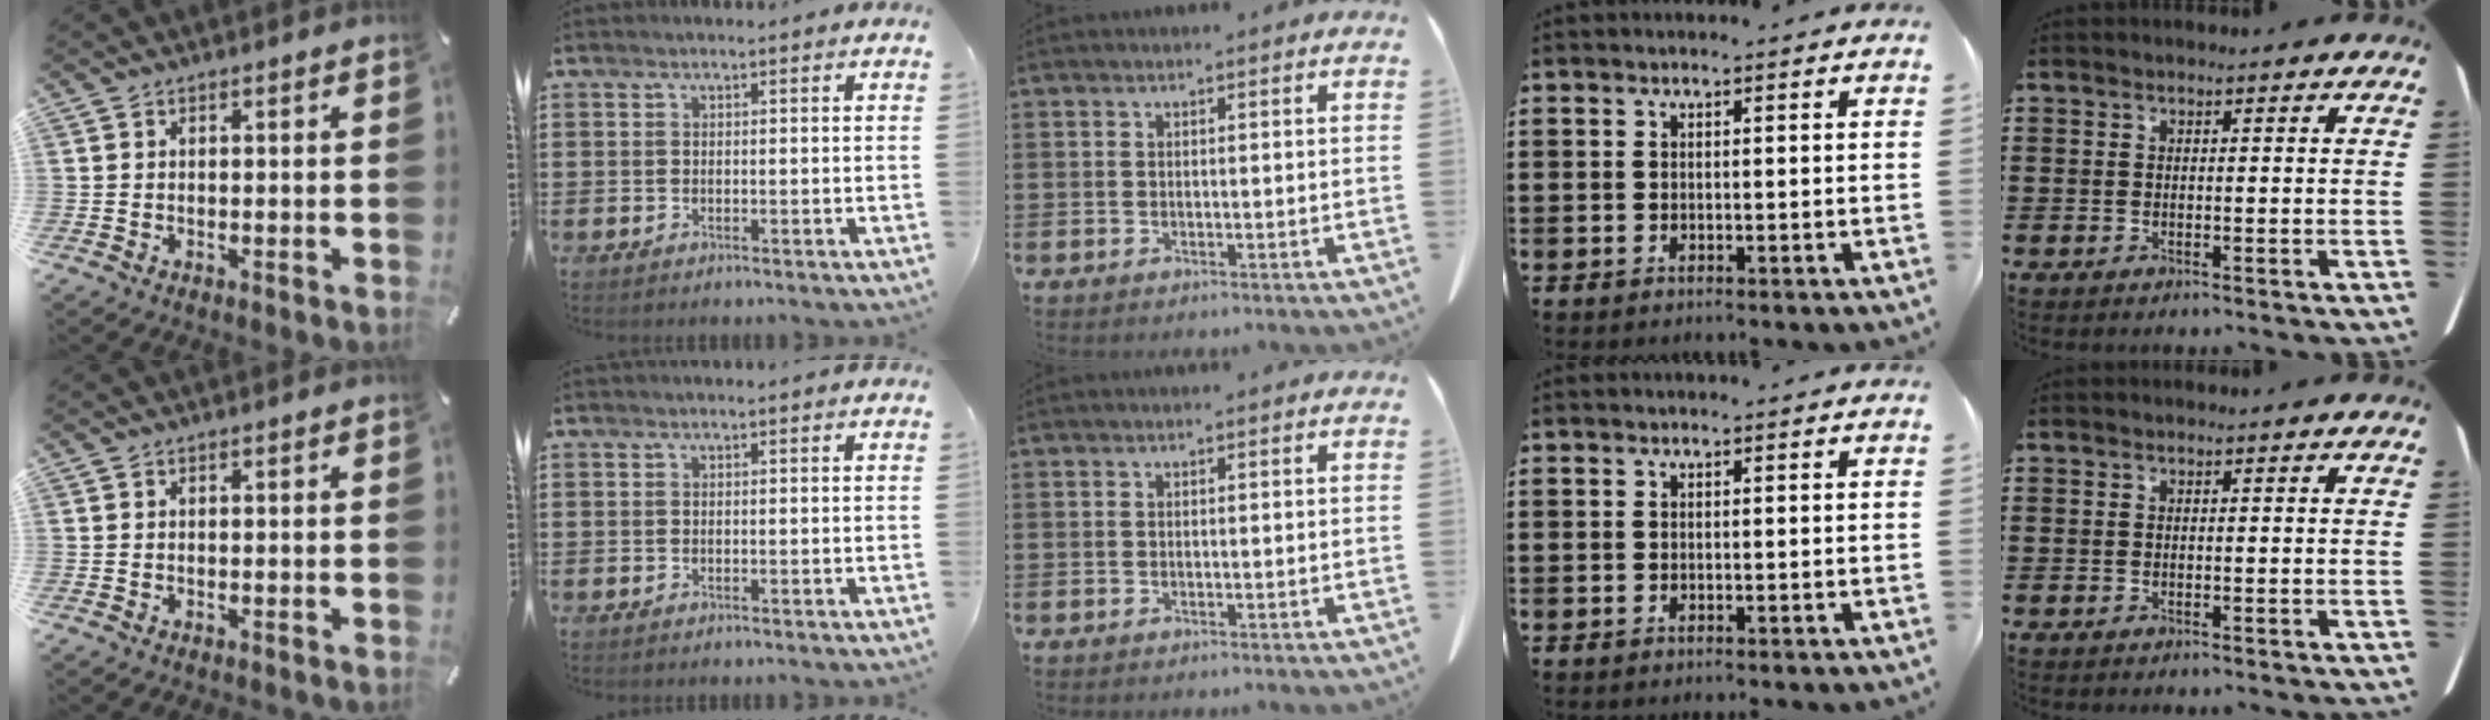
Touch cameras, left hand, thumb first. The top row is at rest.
{}